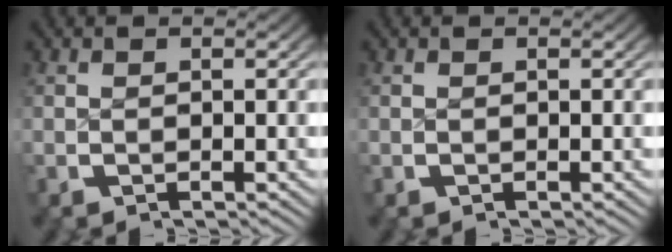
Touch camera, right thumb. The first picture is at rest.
{"total": 0.0}